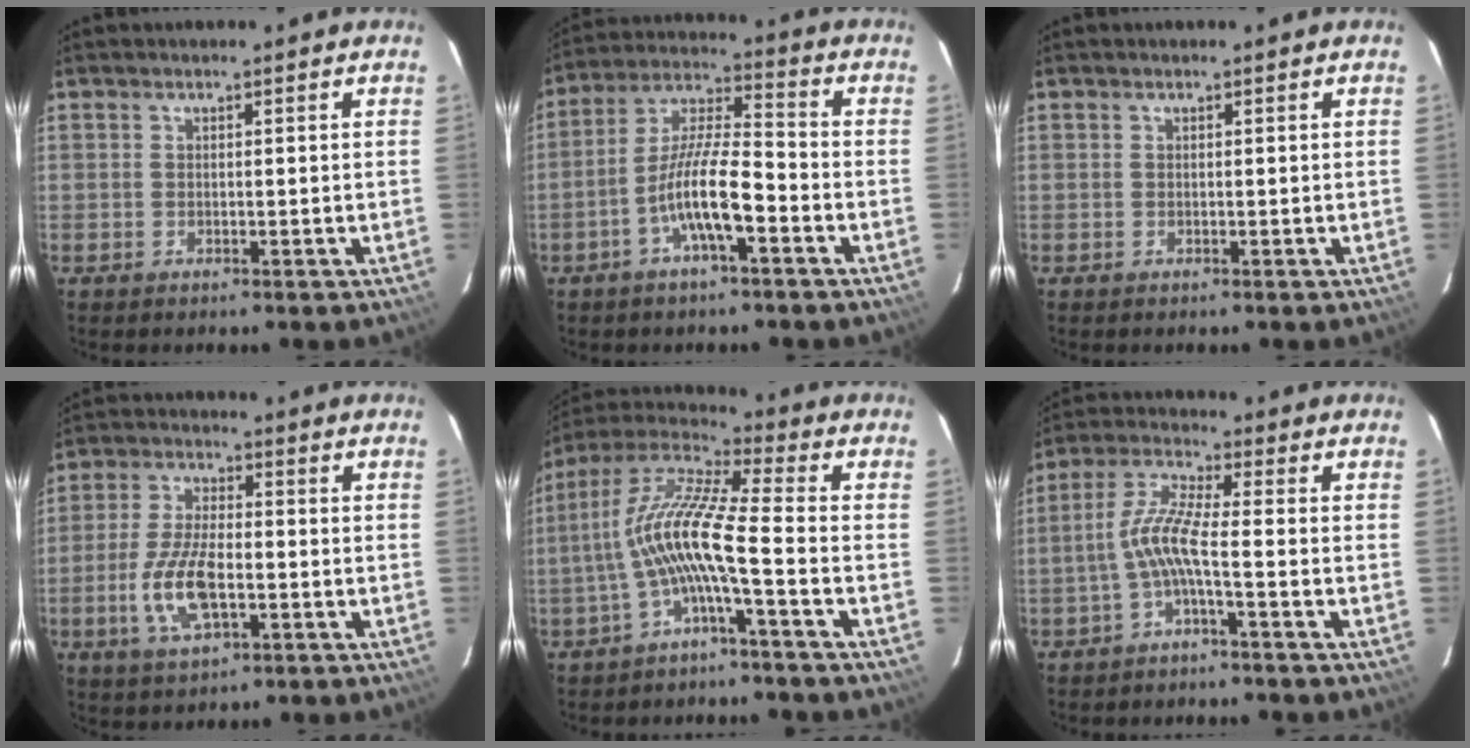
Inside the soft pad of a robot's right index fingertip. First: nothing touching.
{"total": 10.4, "force": [-4.7, 1.9, 9.1], "torque": [-0.186, 0.005, -0.088]}
{"total": 0.0}
{"total": 10.8, "force": [-3.0, 4.6, 9.4], "torque": [-0.197, -0.002, -0.054]}
{"total": 11.5, "force": [-3.2, 0.5, 11.1], "torque": [-0.223, 0.013, -0.064]}
{"total": 6.4, "force": [-2.4, 0.1, 5.9], "torque": [-0.141, 0.012, -0.045]}